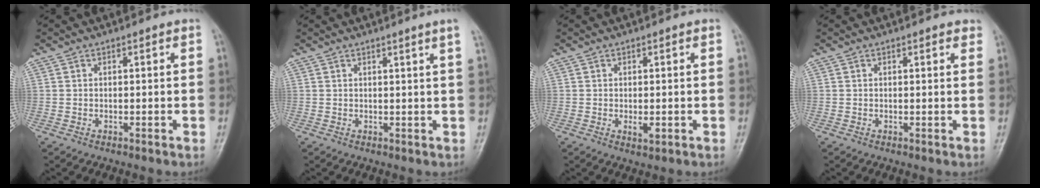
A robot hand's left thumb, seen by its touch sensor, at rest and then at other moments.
{"total": 2.6, "force": [1.8, -0.9, 1.7], "torque": [-0.024, -0.009, 0.026]}
{"total": 2.3, "force": [-0.2, 1.0, 2.0], "torque": [-0.029, -0.005, 0.000]}
{"total": 1.5, "force": [1.2, 0.5, 0.8], "torque": [-0.004, -0.001, 0.010]}